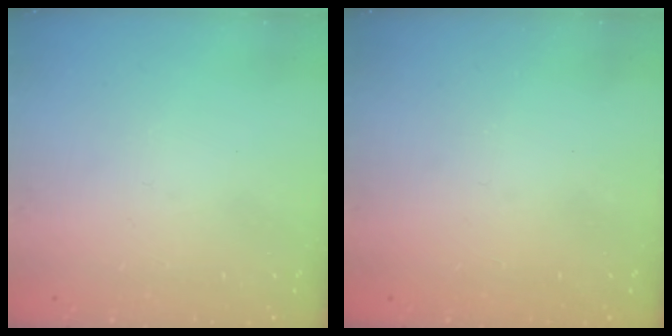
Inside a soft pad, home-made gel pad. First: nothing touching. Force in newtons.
{"total": 1.5, "press": 1.2, "slide": 0.8}